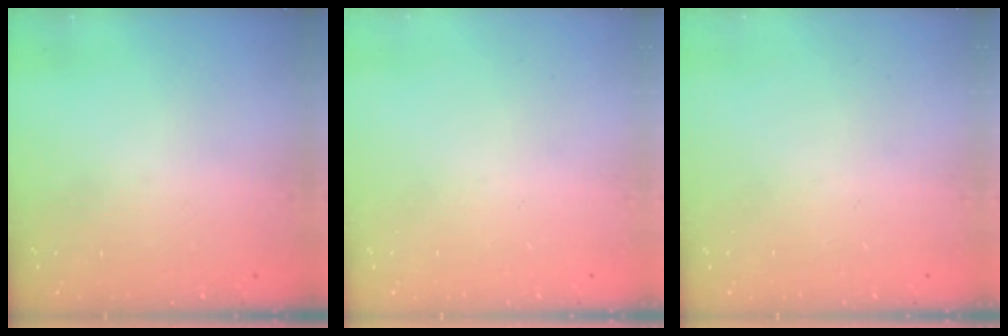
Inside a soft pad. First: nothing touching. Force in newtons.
{"total": 0.0}
{"total": 0.0}